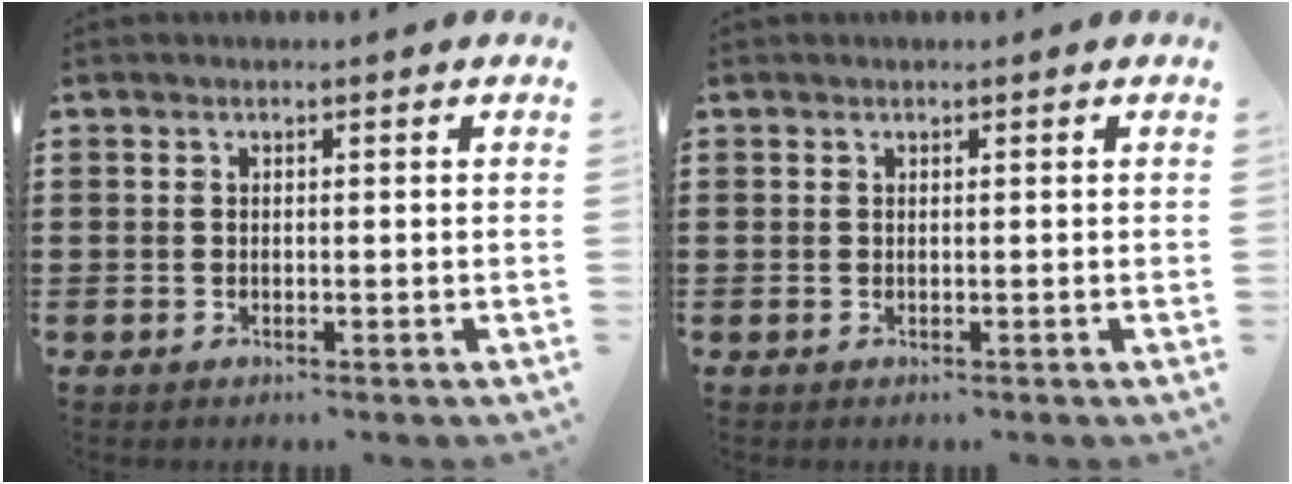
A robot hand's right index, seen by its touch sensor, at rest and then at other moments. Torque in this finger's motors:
{"motor_torque": [-0.01, 0.01, 0.00, 0.00]}